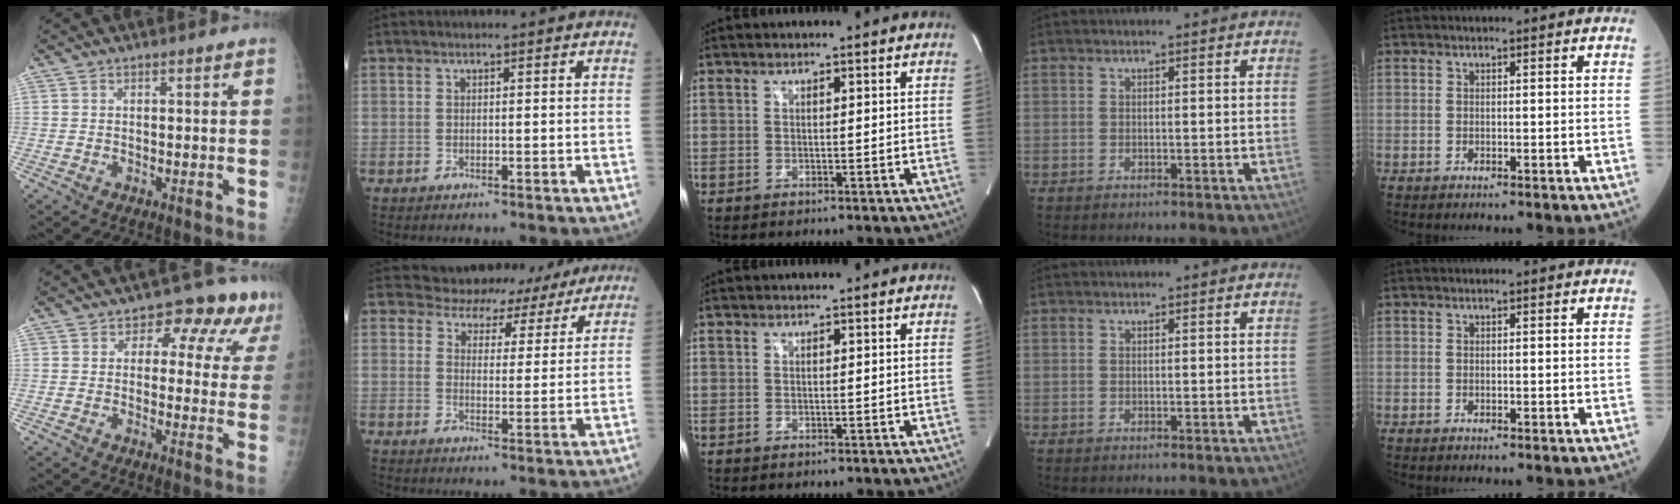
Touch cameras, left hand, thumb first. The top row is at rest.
{"thumb": {"total": 10.2, "force": [5.6, 6.4, 5.7], "torque": [-0.013, -0.016, 0.049]}, "index": {"total": 10.4, "force": [9.9, 3.3, 0.0], "torque": [0.022, 0.002, 0.110]}}